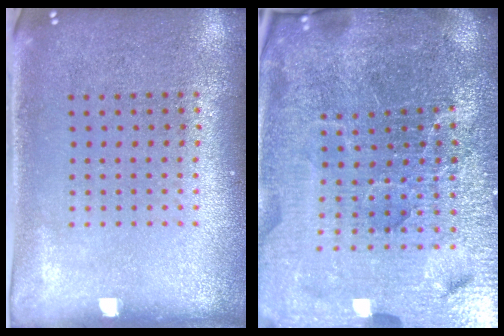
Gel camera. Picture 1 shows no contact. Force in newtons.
{"total": 6.6, "press": 5.8, "slide": 3.1}